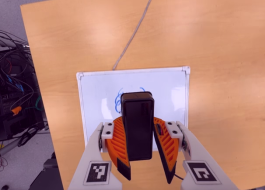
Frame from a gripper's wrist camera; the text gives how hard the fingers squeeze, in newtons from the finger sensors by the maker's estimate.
{"total": 8.4, "left": 9.0, "right": 7.8}